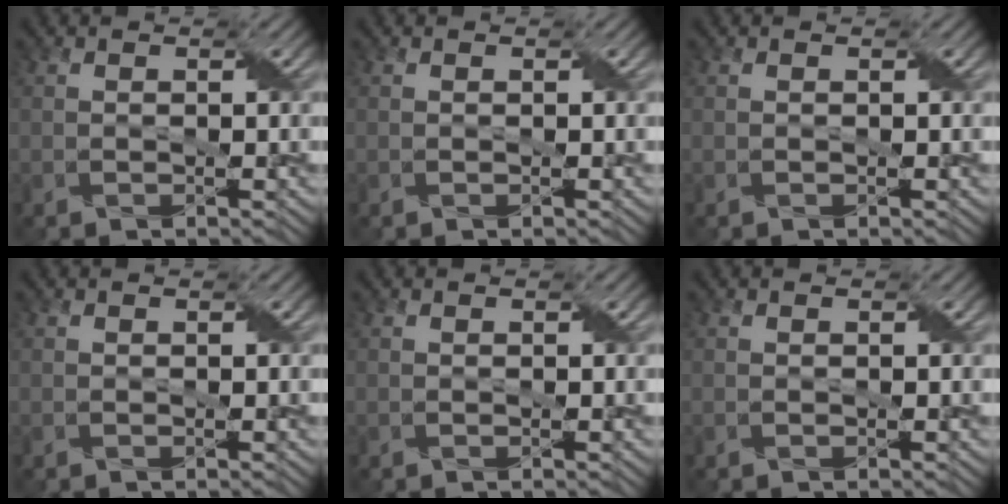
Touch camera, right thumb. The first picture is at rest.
{"total": 0.0}
{"total": 0.0}
{"total": 0.0}
{"total": 0.0}
{"total": 0.0}